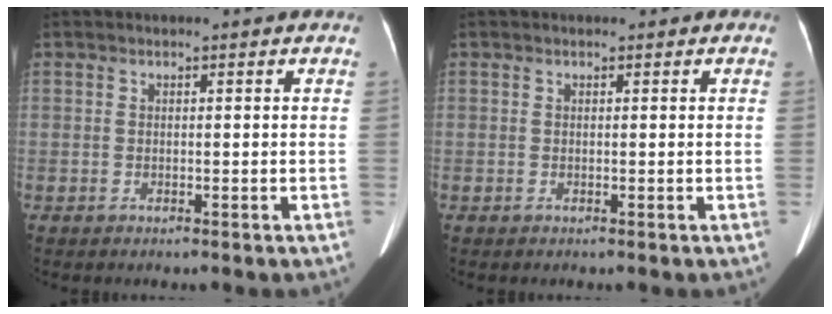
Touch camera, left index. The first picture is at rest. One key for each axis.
{"total": 0.0}